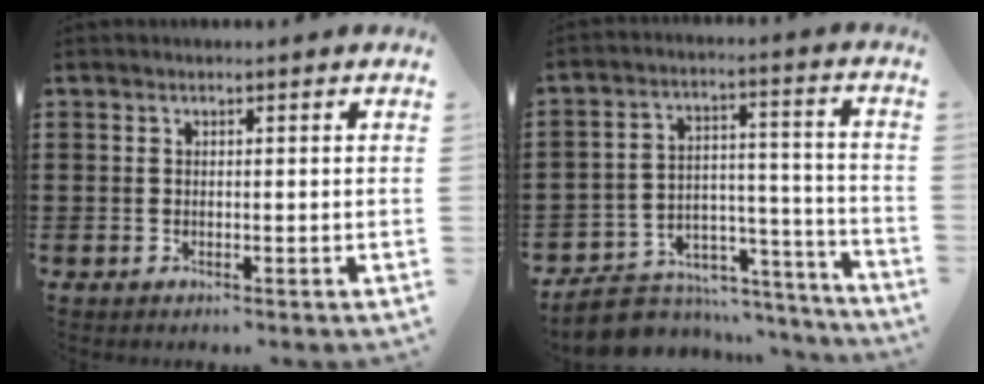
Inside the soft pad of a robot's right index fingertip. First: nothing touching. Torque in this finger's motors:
{"motor_torque": [-2.14, 0.00, -1.05, -0.21]}